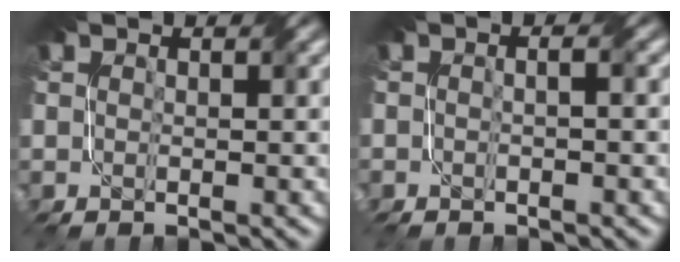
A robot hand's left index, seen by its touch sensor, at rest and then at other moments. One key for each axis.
{"total": 1.6, "fx": -0.2, "fy": 0.6, "fz": 1.5, "tx": -0.014, "ty": -0.002, "tz": -0.012}